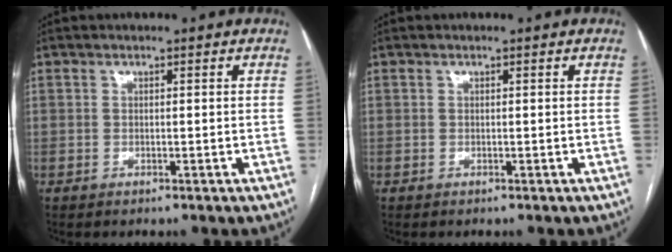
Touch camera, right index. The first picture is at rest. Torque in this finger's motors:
{"motor_torque": [0.00, 0.00, 0.00, 0.00]}